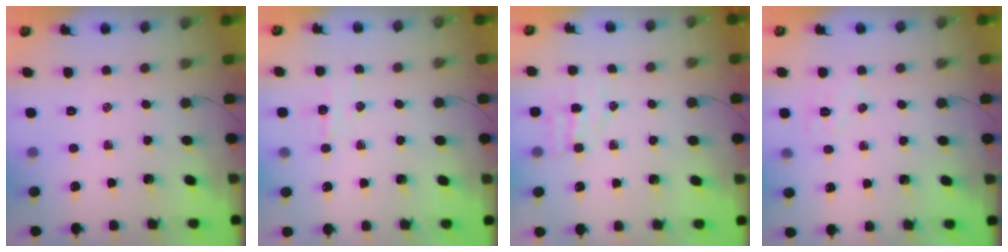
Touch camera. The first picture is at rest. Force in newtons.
{"total": 3.5, "press": 3.4, "slide": 0.8}
{"total": 4.2, "press": 4.1, "slide": 1.1}
{"total": 6.0, "press": 5.9, "slide": 1.1}